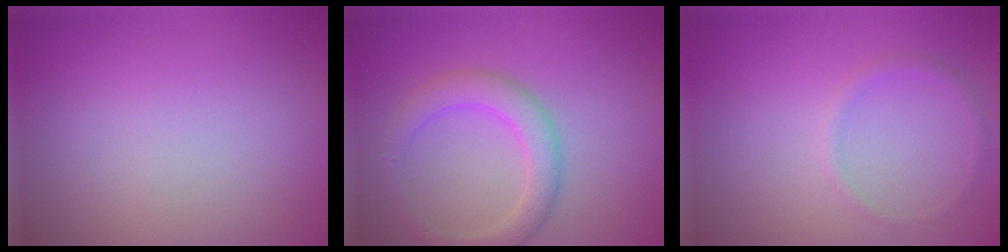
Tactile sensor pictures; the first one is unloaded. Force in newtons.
{"total": 3.2, "press": 3.2, "slide": 0.2}
{"total": 0.9, "press": 0.9, "slide": 0.1}